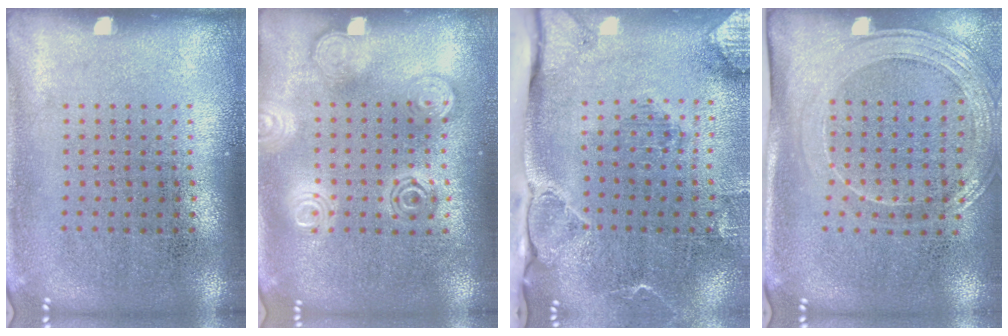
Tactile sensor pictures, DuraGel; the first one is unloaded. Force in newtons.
{"total": 1.8, "press": 1.8, "slide": 0.2}
{"total": 3.0, "press": 2.3, "slide": 2.0}
{"total": 1.9, "press": 1.7, "slide": 0.9}